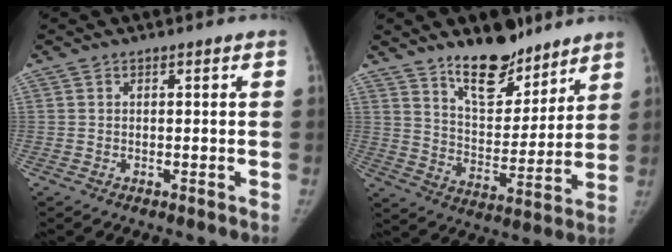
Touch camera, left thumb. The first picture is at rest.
{"total": 14.3, "force": [10.8, 6.3, 6.8], "torque": [-0.064, -0.084, 0.185]}